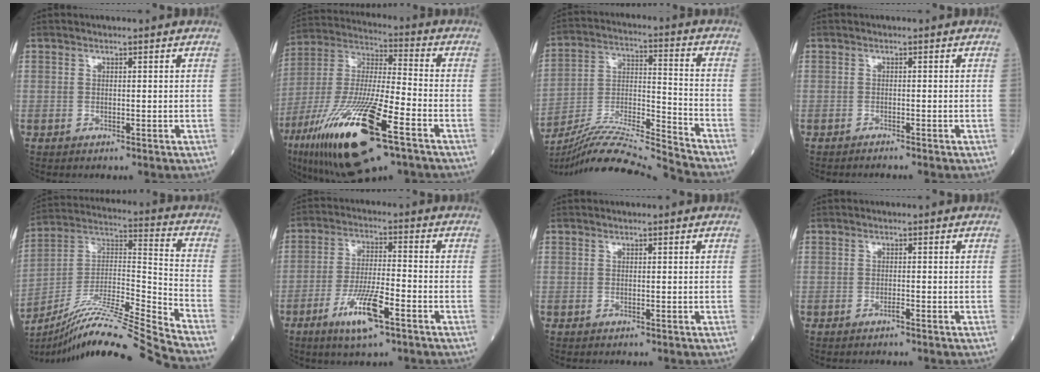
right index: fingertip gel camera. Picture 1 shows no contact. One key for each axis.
{"total": 24.2, "fx": -11.9, "fy": 4.5, "fz": 20.5, "tx": -0.419, "ty": -0.051, "tz": -0.209}
{"total": 17.3, "fx": -16.4, "fy": -2.3, "fz": 5.0, "tx": -0.090, "ty": 0.009, "tz": -0.289}
{"total": 1.6, "fx": -1.5, "fy": -0.3, "fz": 0.6, "tx": -0.006, "ty": 0.002, "tz": -0.017}
{"total": 22.6, "fx": -19.8, "fy": -2.7, "fz": 10.6, "tx": -0.198, "ty": -0.013, "tz": -0.343}
{"total": 9.3, "fx": -4.8, "fy": 1.4, "fz": 7.8, "tx": -0.152, "ty": -0.011, "tz": -0.085}
{"total": 0.0}
{"total": 0.7, "fx": -0.5, "fy": 0.0, "fz": 0.5, "tx": -0.013, "ty": 0.000, "tz": -0.009}